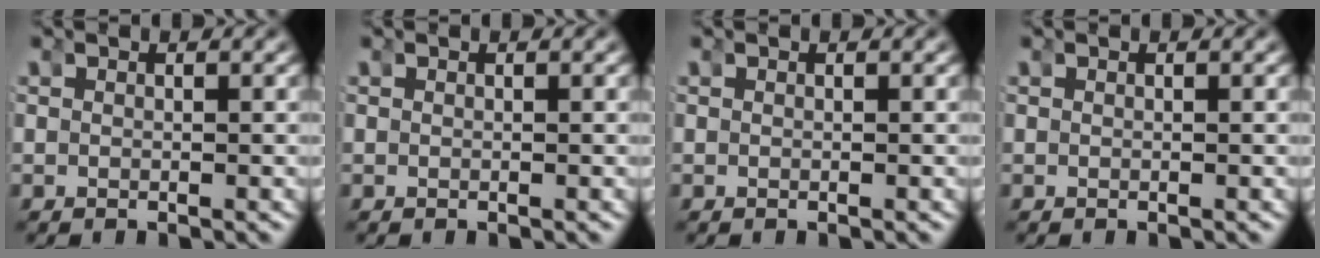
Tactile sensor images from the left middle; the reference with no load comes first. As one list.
[{"total": 0.0}, {"total": 0.0}, {"total": 0.0}]